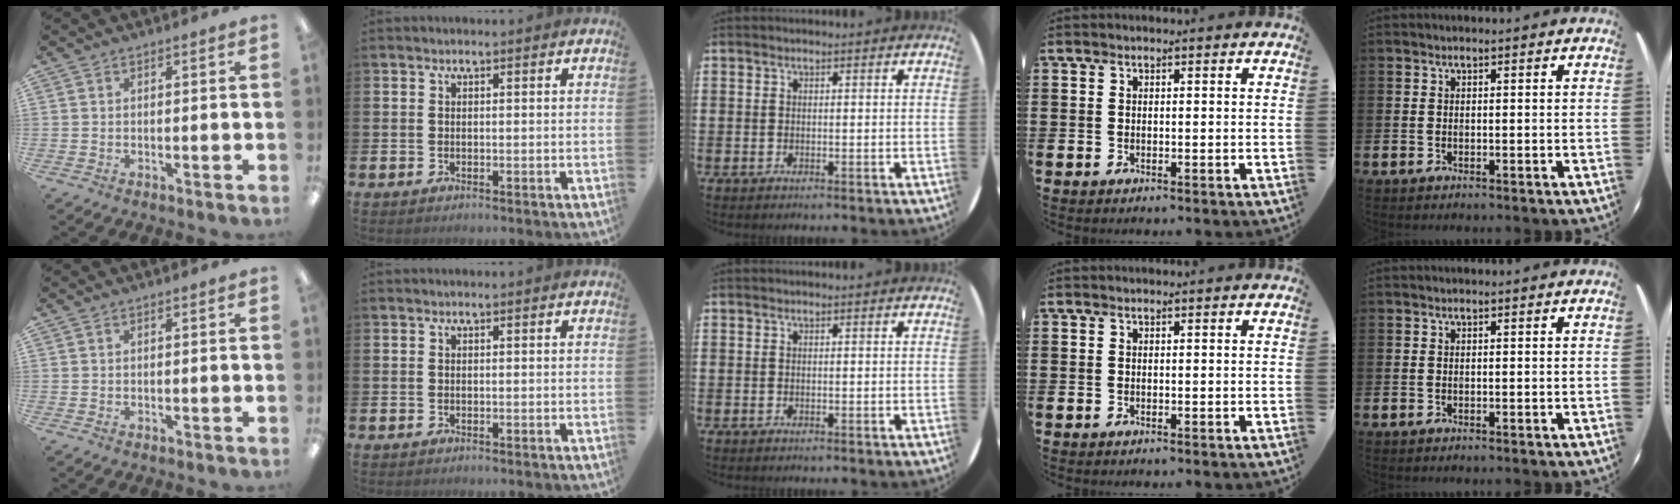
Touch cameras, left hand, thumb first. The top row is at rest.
{}